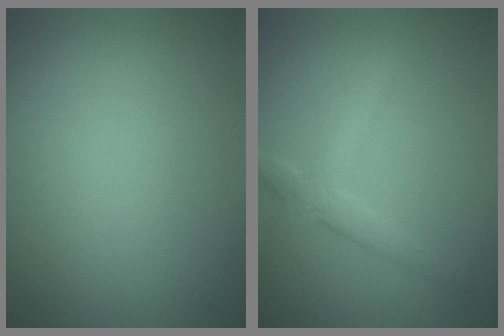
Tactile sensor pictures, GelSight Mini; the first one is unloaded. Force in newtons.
{"total": 2.7, "press": 2.7, "slide": 0.1}